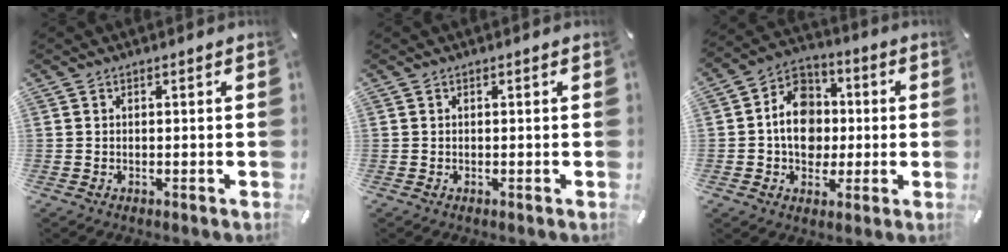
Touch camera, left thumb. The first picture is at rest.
{"total": 0.0}
{"total": 11.5, "force": [-1.3, 9.6, 6.2], "torque": [-0.120, 0.021, -0.025]}